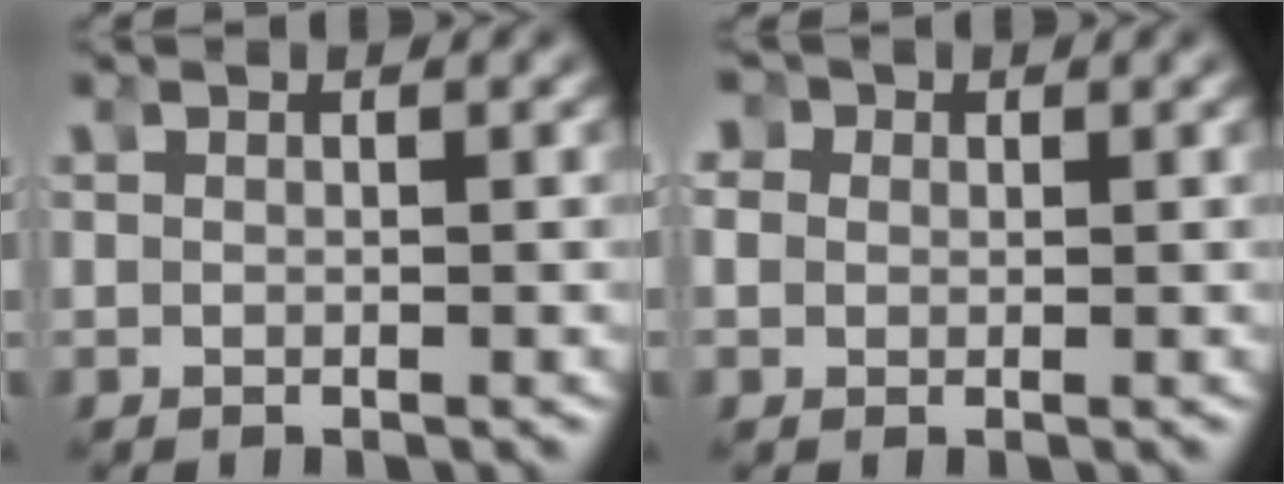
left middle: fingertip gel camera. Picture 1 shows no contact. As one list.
[{"total": 3.2, "force": [0.5, 3.0, 1.1], "torque": [-0.040, -0.003, 0.004]}]